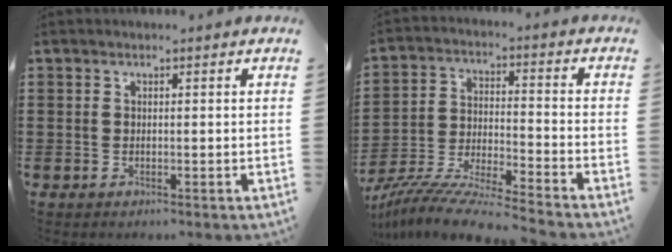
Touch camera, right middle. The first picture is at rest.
{"total": 9.3, "force": [-8.9, -0.3, 2.8], "torque": [-0.061, -0.001, -0.180]}